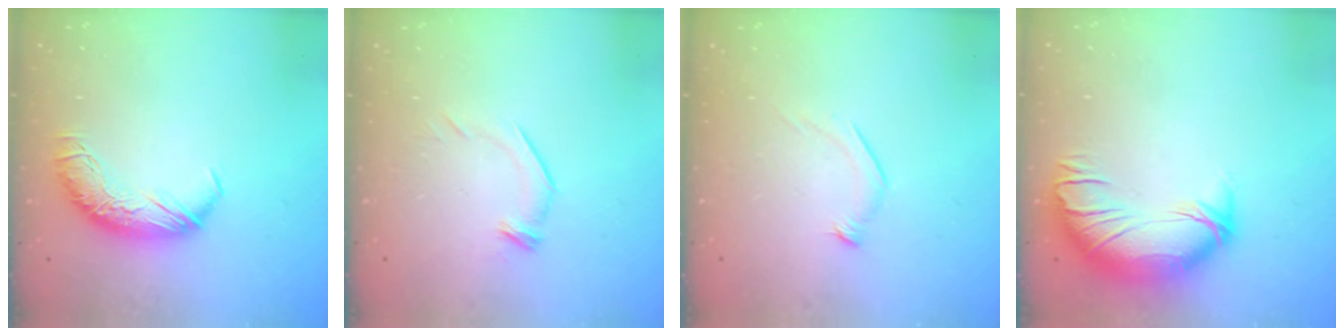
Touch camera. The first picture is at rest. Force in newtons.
{"total": 4.6, "press": 4.4, "slide": 1.2}
{"total": 6.4, "press": 6.4, "slide": 0.5}
{"total": 2.1, "press": 0.9, "slide": 2.0}